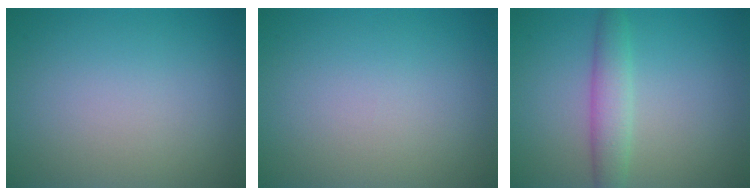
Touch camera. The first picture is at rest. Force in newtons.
{"total": 0.0}
{"total": 2.4, "press": 2.4, "slide": 0.2}